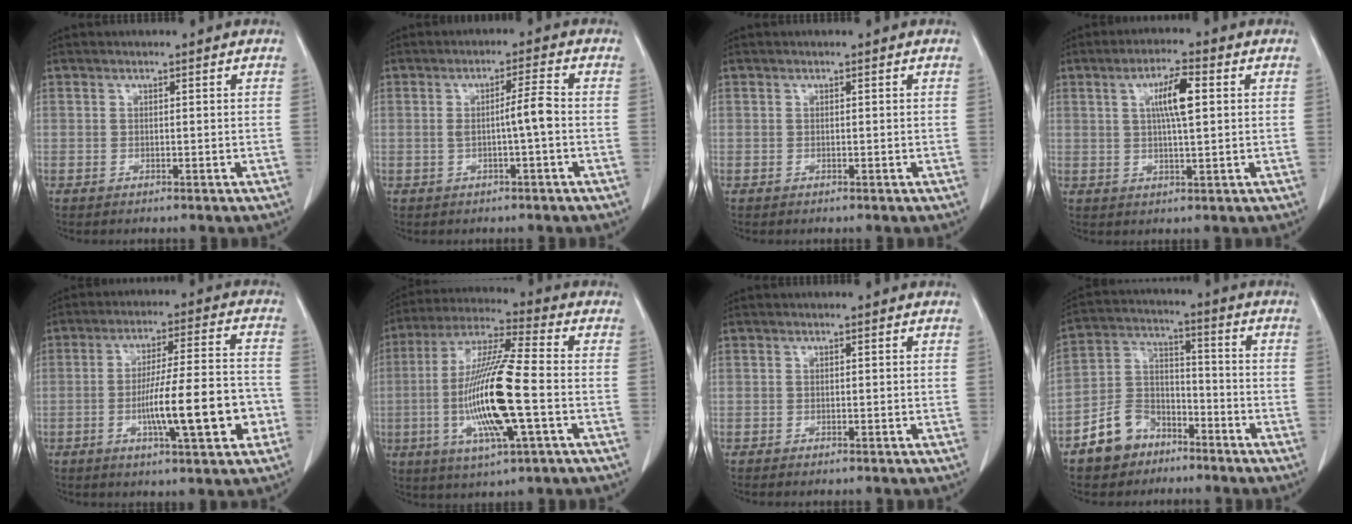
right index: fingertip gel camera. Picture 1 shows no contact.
{"total": 3.8, "force": [-0.5, -0.3, 3.8], "torque": [-0.063, 0.004, -0.008]}
{"total": 0.0}
{"total": 6.2, "force": [1.5, 0.8, 5.9], "torque": [-0.107, 0.006, 0.027]}
{"total": 13.4, "force": [-3.9, 1.6, 12.7], "torque": [-0.208, 0.008, -0.059]}
{"total": 16.4, "force": [-3.2, 1.4, 16.0], "torque": [-0.323, -0.010, -0.061]}
{"total": 0.7, "force": [-0.5, 0.0, 0.4], "torque": [-0.013, -0.002, -0.007]}
{"total": 9.1, "force": [-6.1, 6.1, 2.9], "torque": [-0.065, 0.019, -0.112]}